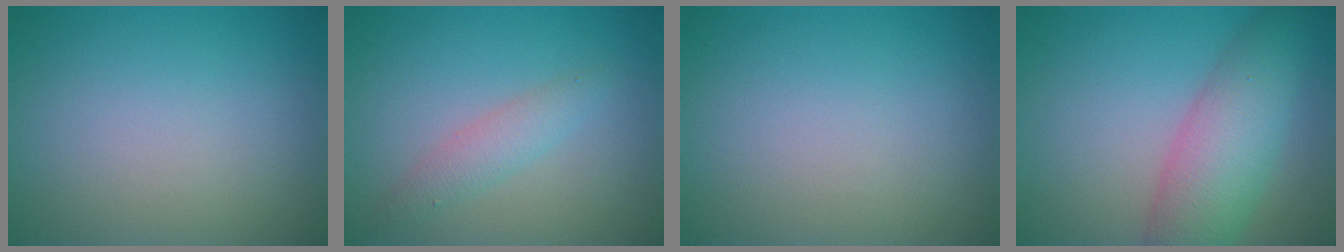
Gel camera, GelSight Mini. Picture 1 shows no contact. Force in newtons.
{"total": 2.0, "press": 2.0, "slide": 0.0}
{"total": 0.0}
{"total": 6.7, "press": 6.7, "slide": 0.3}